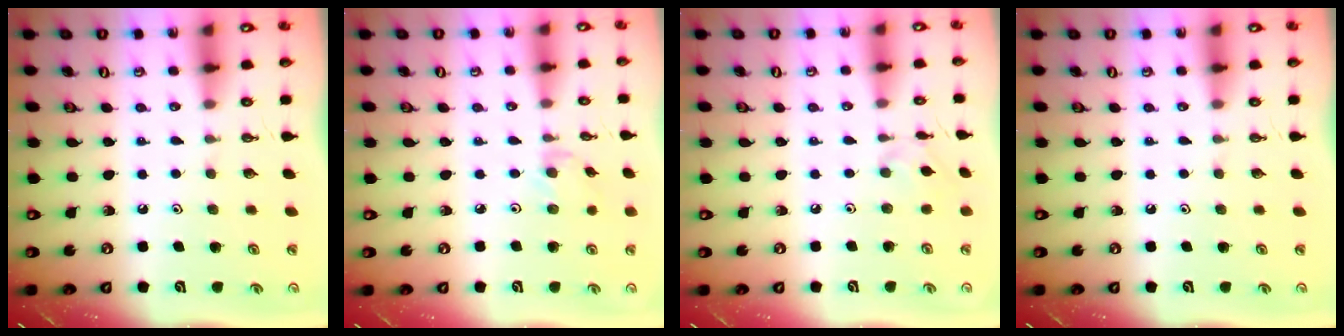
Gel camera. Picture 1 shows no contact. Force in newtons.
{"total": 2.1, "press": 2.1, "slide": 0.4}
{"total": 4.5, "press": 4.5, "slide": 0.8}
{"total": 0.0}